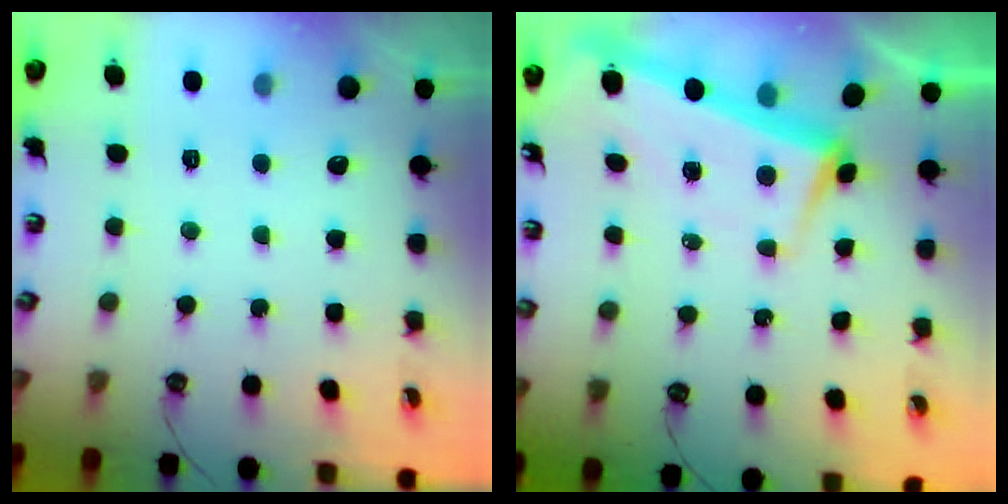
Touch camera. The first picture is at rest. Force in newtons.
{"total": 2.2, "press": 0.7, "slide": 2.1}